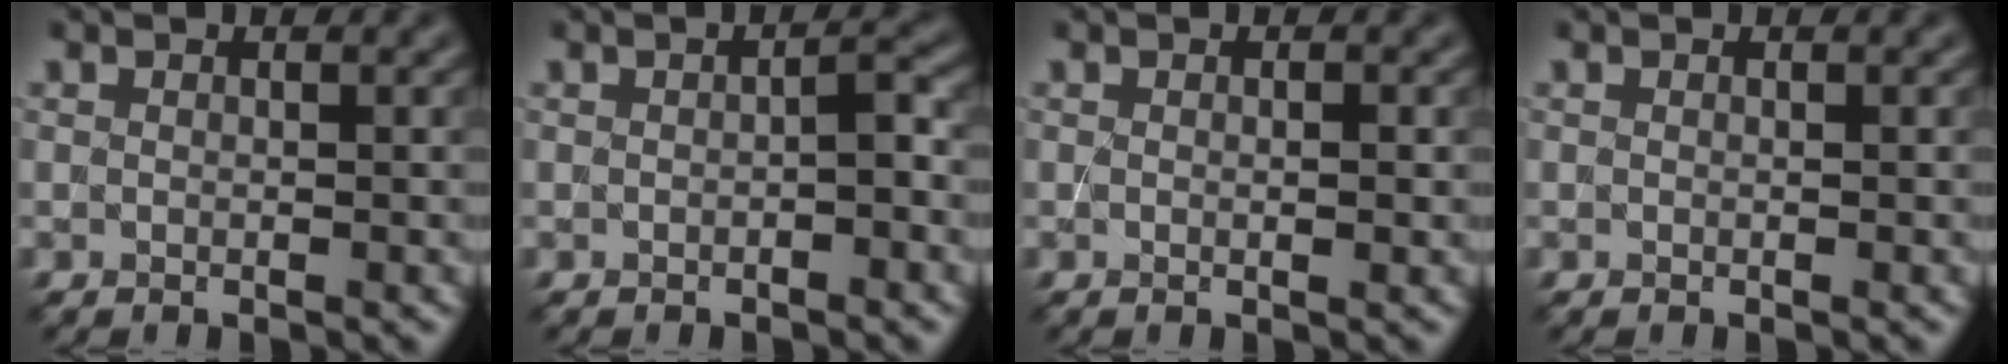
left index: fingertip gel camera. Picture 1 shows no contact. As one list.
[{"total": 1.4, "force": [-0.3, 0.2, 1.3], "torque": [-0.024, 0.007, -0.004]}, {"total": 0.6, "force": [0.1, 0.1, 0.6], "torque": [-0.010, -0.001, 0.001]}, {"total": 0.0}]